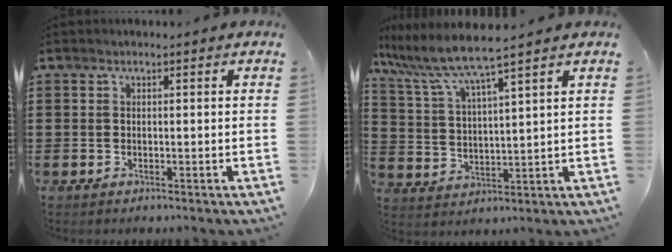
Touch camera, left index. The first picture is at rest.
{"total": 7.2, "force": [6.2, -0.4, 3.7], "torque": [-0.097, -0.032, 0.104]}